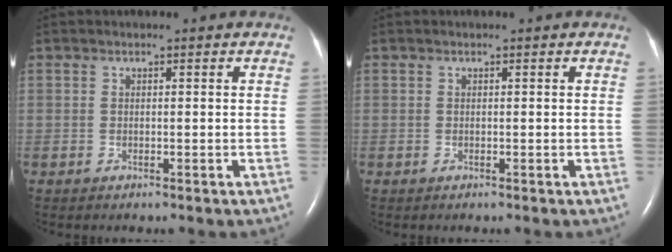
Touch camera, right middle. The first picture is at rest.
{"total": 0.0}